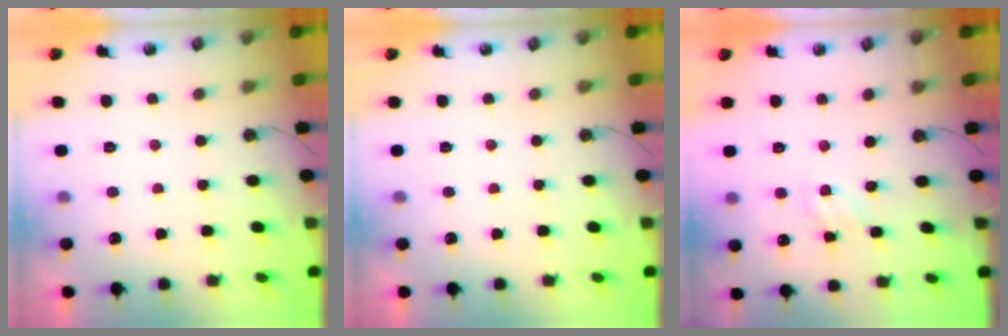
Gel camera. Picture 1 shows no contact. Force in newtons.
{"total": 0.0}
{"total": 3.5, "press": 3.5, "slide": 0.2}